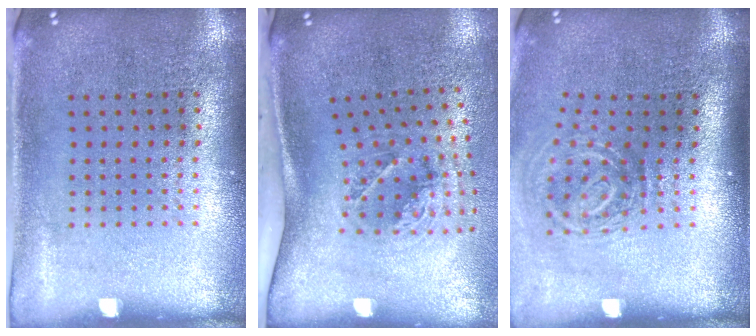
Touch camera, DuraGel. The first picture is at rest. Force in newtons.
{"total": 1.9, "press": 1.2, "slide": 1.4}
{"total": 2.0, "press": 1.3, "slide": 1.5}